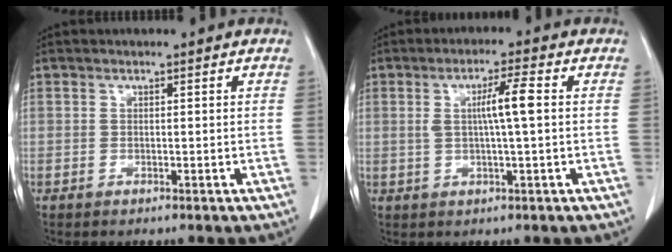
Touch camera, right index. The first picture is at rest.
{"total": 5.6, "force": [0.6, 0.4, 5.5], "torque": [-0.101, 0.007, 0.012]}